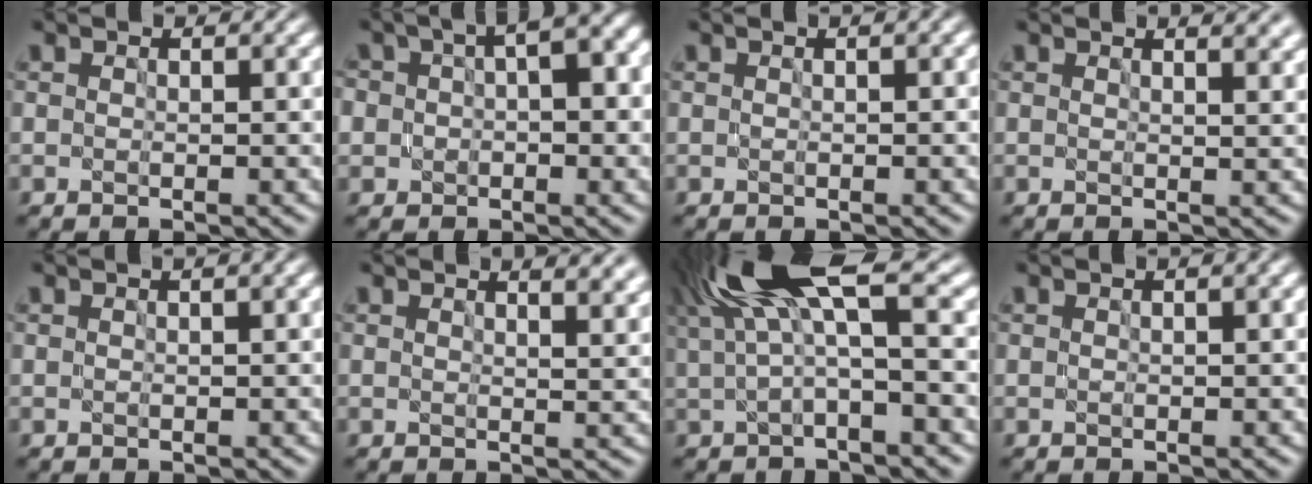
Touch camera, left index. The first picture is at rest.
{"total": 7.7, "force": [1.5, 4.9, 5.7], "torque": [-0.081, 0.009, 0.023]}
{"total": 1.5, "force": [0.5, 0.3, 1.3], "torque": [-0.024, 0.005, 0.002]}
{"total": 3.2, "force": [2.4, 1.3, 1.8], "torque": [-0.002, 0.011, 0.016]}
{"total": 1.9, "force": [0.6, 0.5, 1.7], "torque": [-0.025, 0.006, 0.004]}
{"total": 4.4, "force": [3.1, 1.8, 2.6], "torque": [-0.007, 0.022, 0.015]}
{"total": 8.9, "force": [3.4, 2.3, 7.9], "torque": [-0.153, 0.026, 0.055]}
{"total": 1.5, "force": [0.4, 0.3, 1.4], "torque": [-0.025, 0.006, 0.002]}